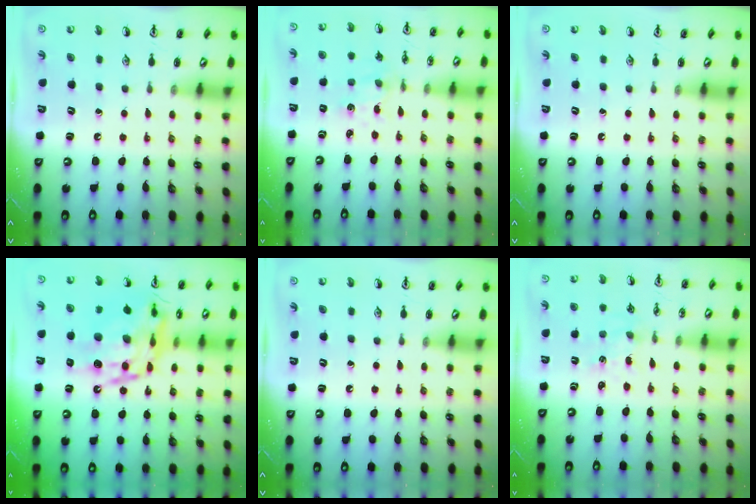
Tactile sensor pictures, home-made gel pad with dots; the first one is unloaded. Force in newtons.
{"total": 1.0, "press": 1.0, "slide": 0.2}
{"total": 0.0}
{"total": 18.3, "press": 18.2, "slide": 2.1}
{"total": 0.0}
{"total": 0.7, "press": 0.7, "slide": 0.1}